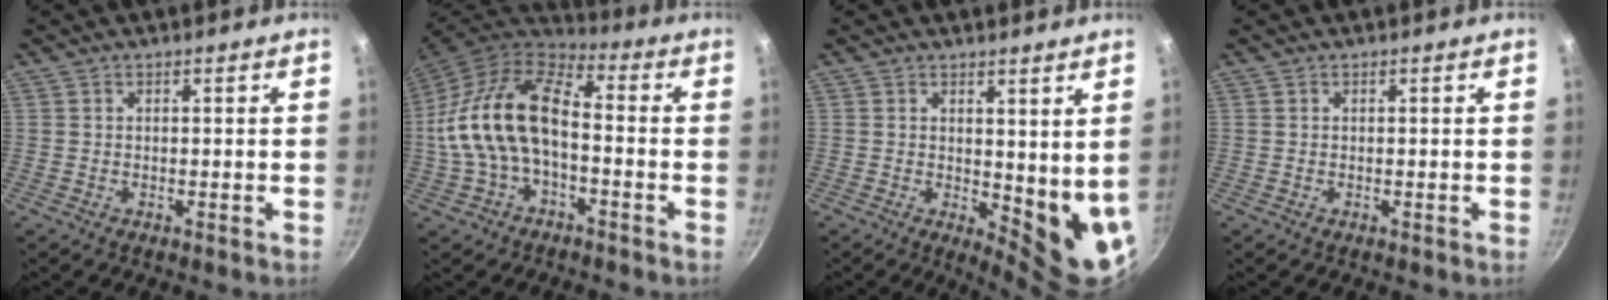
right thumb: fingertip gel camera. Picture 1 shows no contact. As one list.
[{"total": 17.2, "force": [-1.9, 9.5, 14.2], "torque": [-0.262, 0.042, -0.046]}, {"total": 8.6, "force": [2.1, 3.6, 7.5], "torque": [-0.085, -0.031, 0.036]}, {"total": 0.0}]